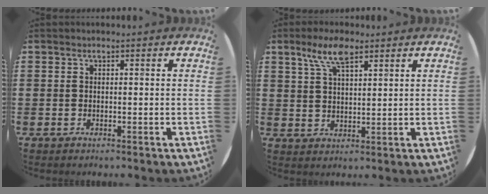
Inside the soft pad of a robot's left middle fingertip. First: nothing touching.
{"total": 6.0, "force": [4.0, 2.1, 4.0], "torque": [-0.080, 0.005, 0.069]}